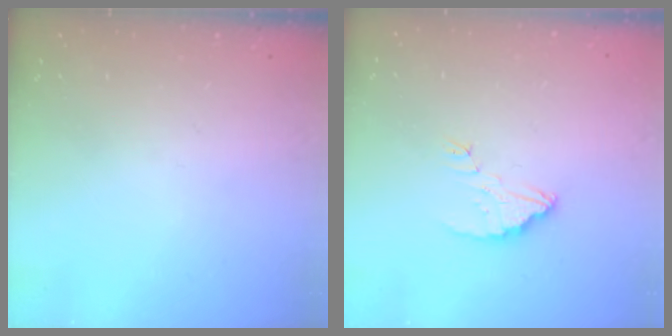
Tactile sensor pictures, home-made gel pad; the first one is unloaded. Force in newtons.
{"total": 3.3, "press": 3.3, "slide": 0.1}